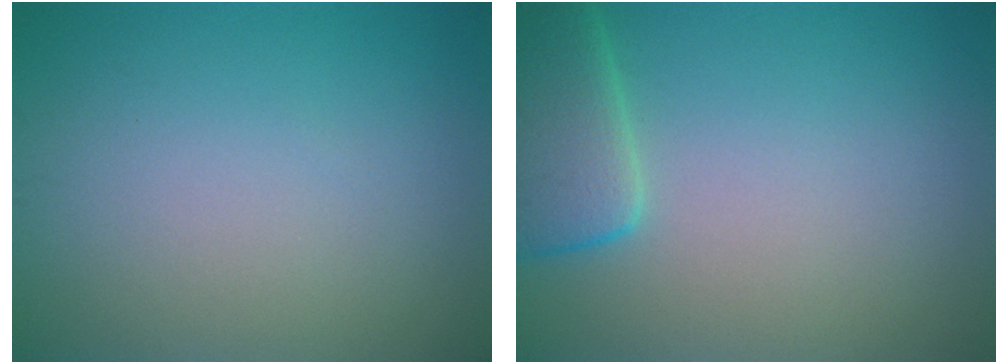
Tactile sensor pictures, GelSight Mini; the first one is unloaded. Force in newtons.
{"total": 4.8, "press": 4.7, "slide": 0.5}